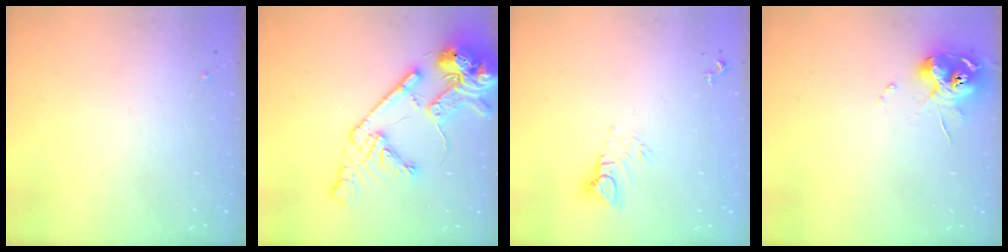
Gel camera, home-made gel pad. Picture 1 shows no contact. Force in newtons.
{"total": 19.0, "press": 18.8, "slide": 2.9}
{"total": 5.7, "press": 5.7, "slide": 0.3}
{"total": 11.0, "press": 10.9, "slide": 1.3}